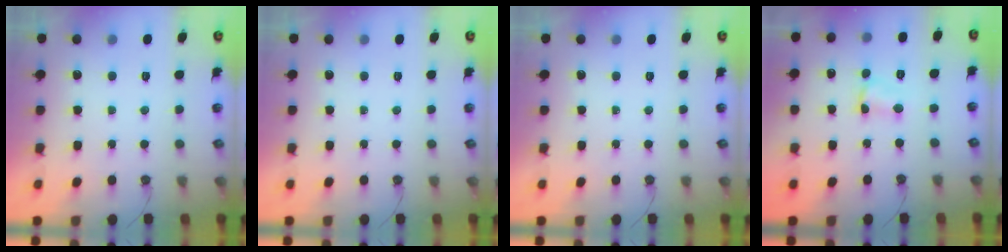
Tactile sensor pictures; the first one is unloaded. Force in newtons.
{"total": 0.0}
{"total": 0.0}
{"total": 2.8, "press": 2.8, "slide": 0.3}